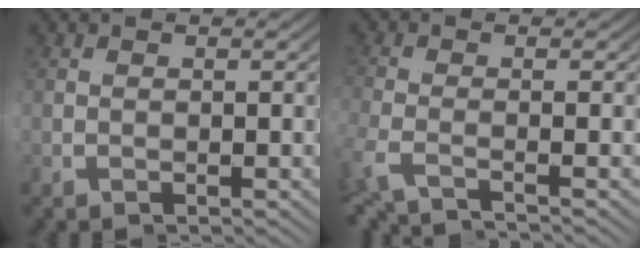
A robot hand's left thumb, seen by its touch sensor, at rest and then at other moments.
{"total": 2.5, "force": [-1.7, -1.8, 0.1], "torque": [-0.013, -0.004, -0.030]}